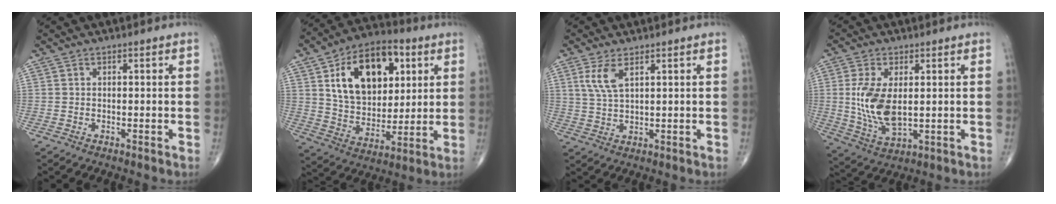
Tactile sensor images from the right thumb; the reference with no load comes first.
{"total": 20.6, "force": [6.8, 13.1, 14.5], "torque": [-0.189, -0.014, 0.116]}
{"total": 4.8, "force": [2.3, 1.7, 3.9], "torque": [-0.085, -0.006, 0.056]}
{"total": 11.2, "force": [0.9, 5.8, 9.6], "torque": [-0.192, -0.013, 0.030]}